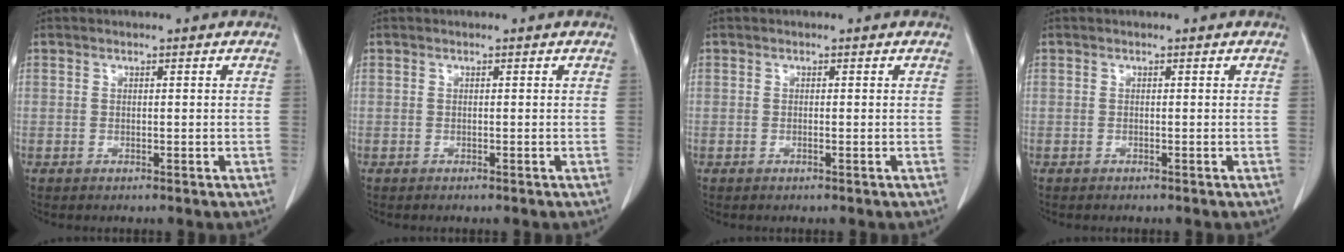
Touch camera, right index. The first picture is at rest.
{"total": 0.0}
{"total": 0.0}
{"total": 0.0}